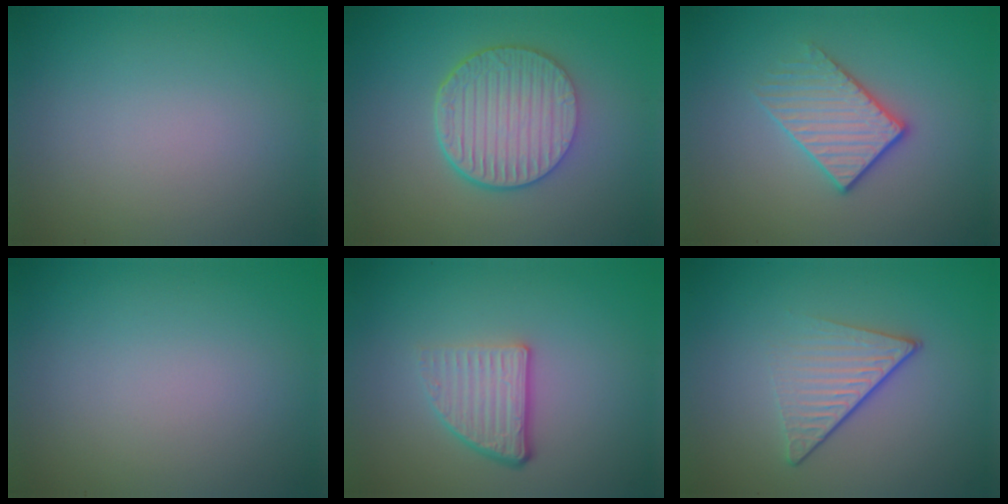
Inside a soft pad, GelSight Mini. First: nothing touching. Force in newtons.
{"total": 6.5, "press": 4.7, "slide": 4.4}
{"total": 3.1, "press": 2.8, "slide": 1.4}
{"total": 0.0}
{"total": 3.9, "press": 2.5, "slide": 2.9}
{"total": 4.2, "press": 2.7, "slide": 3.2}